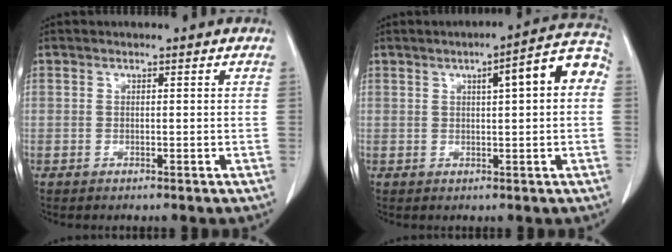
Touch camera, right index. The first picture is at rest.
{"total": 8.3, "force": [1.7, 1.4, 8.0], "torque": [-0.101, 0.028, 0.017]}